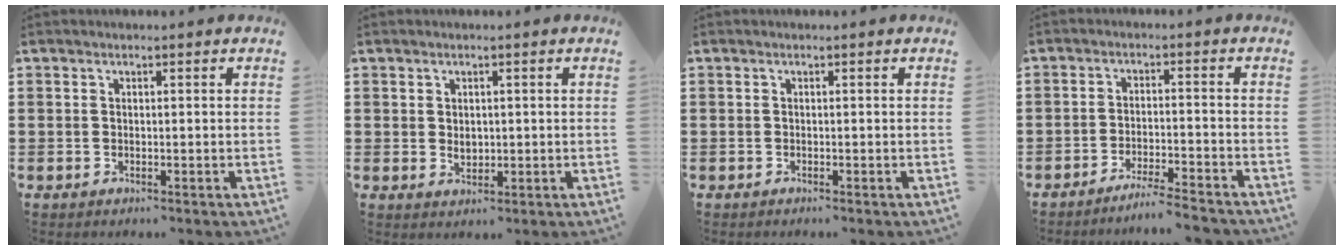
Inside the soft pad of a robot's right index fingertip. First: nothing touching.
{"total": 1.6, "force": [0.2, 1.1, 1.1], "torque": [-0.024, 0.004, 0.005]}
{"total": 0.0}
{"total": 4.1, "force": [-3.9, -0.7, 1.2], "torque": [-0.022, -0.008, -0.078]}